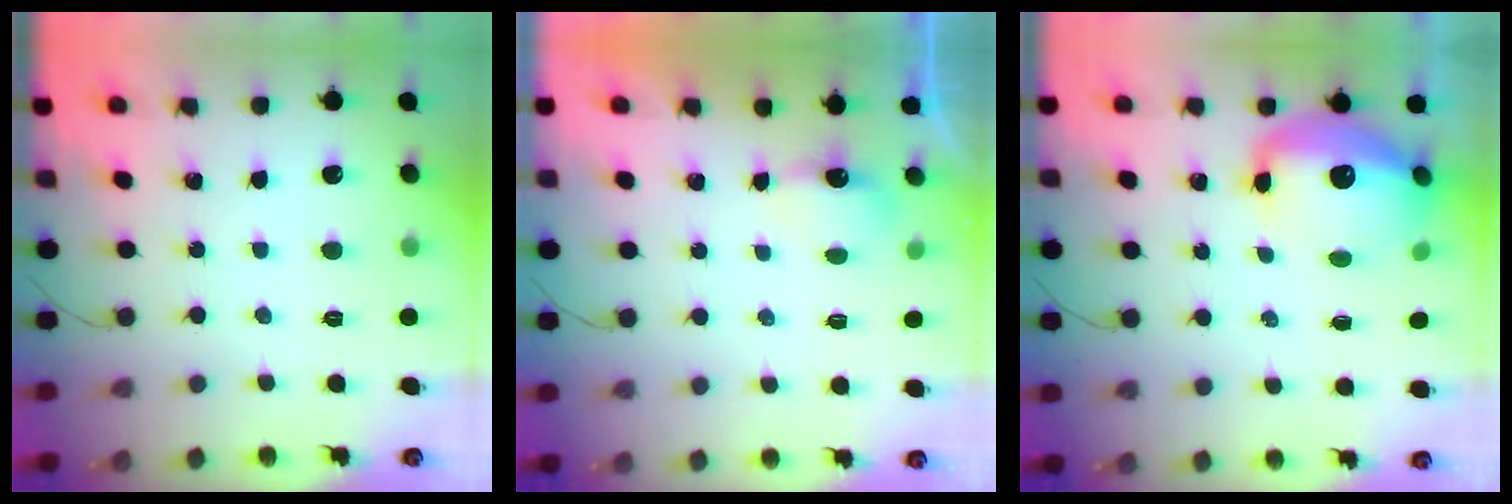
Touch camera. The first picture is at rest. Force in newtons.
{"total": 3.1, "press": 3.0, "slide": 1.0}
{"total": 13.2, "press": 12.8, "slide": 3.2}